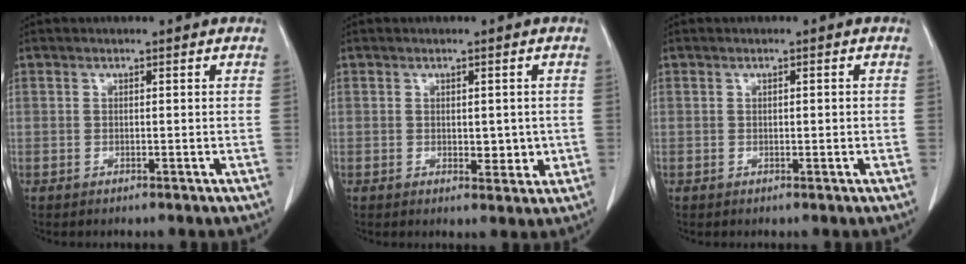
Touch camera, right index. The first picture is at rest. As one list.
[{"total": 3.3, "force": [-0.1, 1.9, 2.6], "torque": [-0.026, -0.004, 0.005]}, {"total": 1.0, "force": [0.0, 0.2, 1.0], "torque": [-0.017, 0.000, 0.002]}]